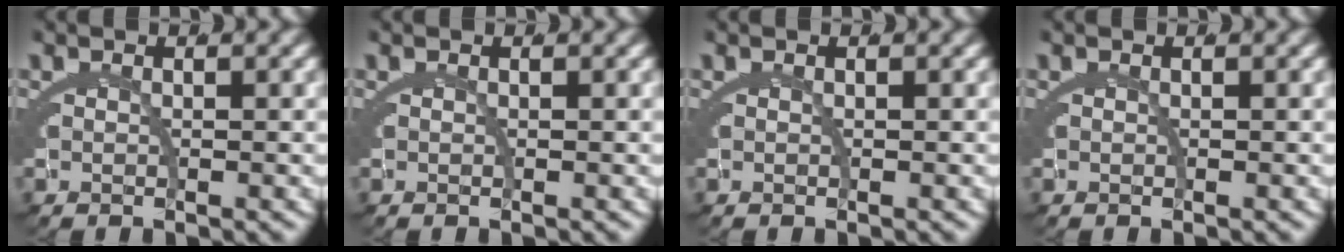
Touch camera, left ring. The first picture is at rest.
{"total": 0.0}
{"total": 0.0}
{"total": 0.0}